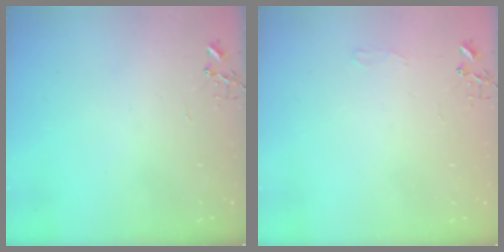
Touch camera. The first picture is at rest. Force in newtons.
{"total": 5.9, "press": 5.8, "slide": 0.7}